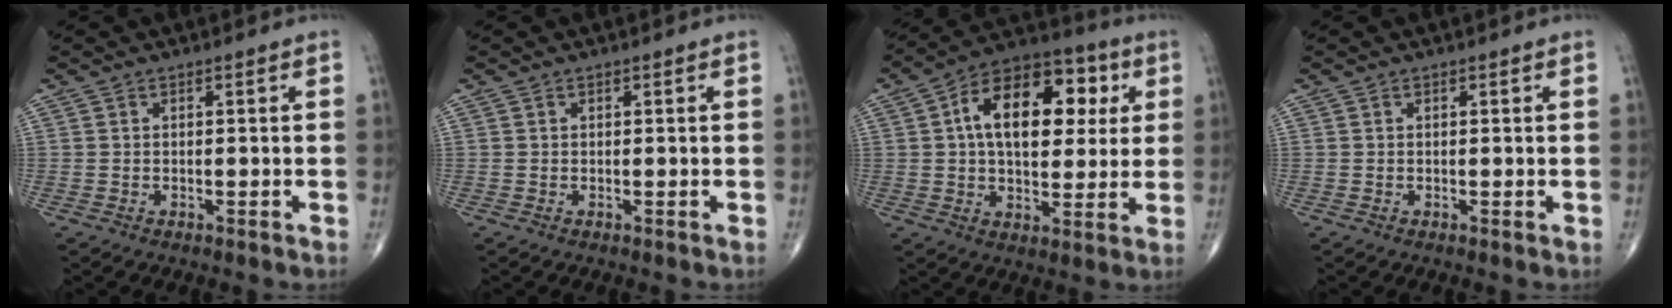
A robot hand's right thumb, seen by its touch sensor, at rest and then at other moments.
{"total": 0.0}
{"total": 19.2, "force": [4.3, 11.3, 15.0], "torque": [-0.190, 0.016, 0.058]}
{"total": 0.0}